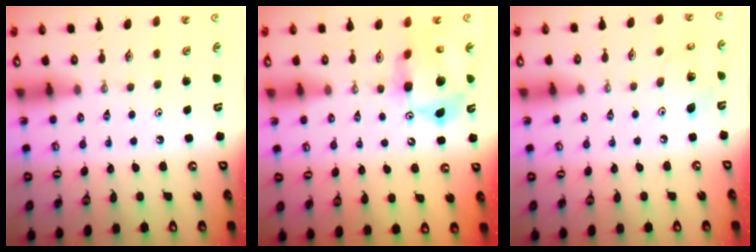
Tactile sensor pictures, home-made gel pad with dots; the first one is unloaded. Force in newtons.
{"total": 12.9, "press": 12.9, "slide": 1.0}
{"total": 10.5, "press": 10.3, "slide": 2.1}